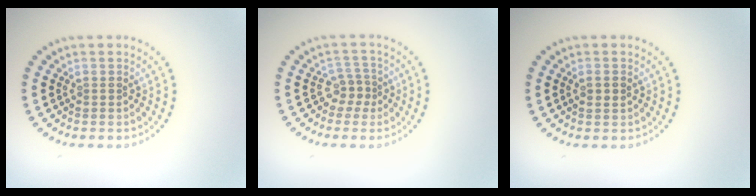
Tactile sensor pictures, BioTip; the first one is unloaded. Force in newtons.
{"total": 2.0, "press": 1.5, "slide": 1.3}
{"total": 1.1, "press": 1.1, "slide": 0.3}